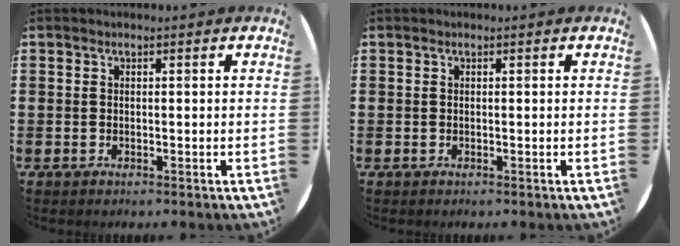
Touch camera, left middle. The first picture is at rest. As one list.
[{"total": 0.0}]